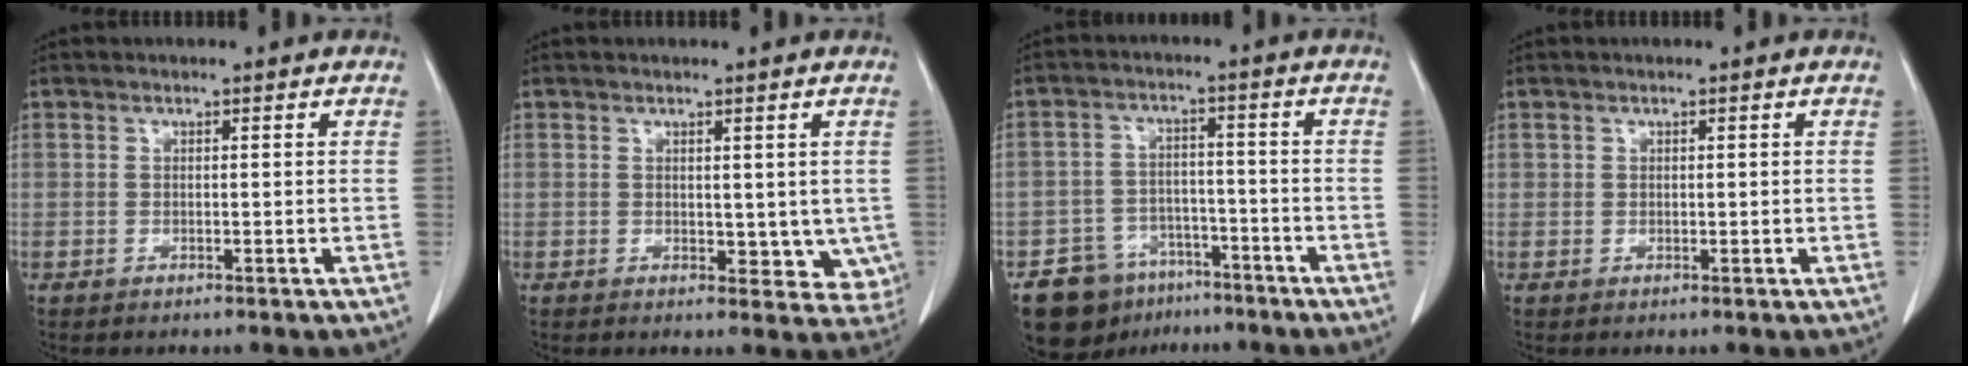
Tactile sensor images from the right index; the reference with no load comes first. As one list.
[{"total": 5.2, "force": [0.7, 3.6, 3.7], "torque": [-0.018, -0.010, 0.016]}, {"total": 9.7, "force": [-6.5, 6.8, 2.4], "torque": [-0.039, 0.022, -0.098]}, {"total": 0.7, "force": [0.3, 0.6, 0.0], "torque": [0.009, 0.003, 0.004]}]